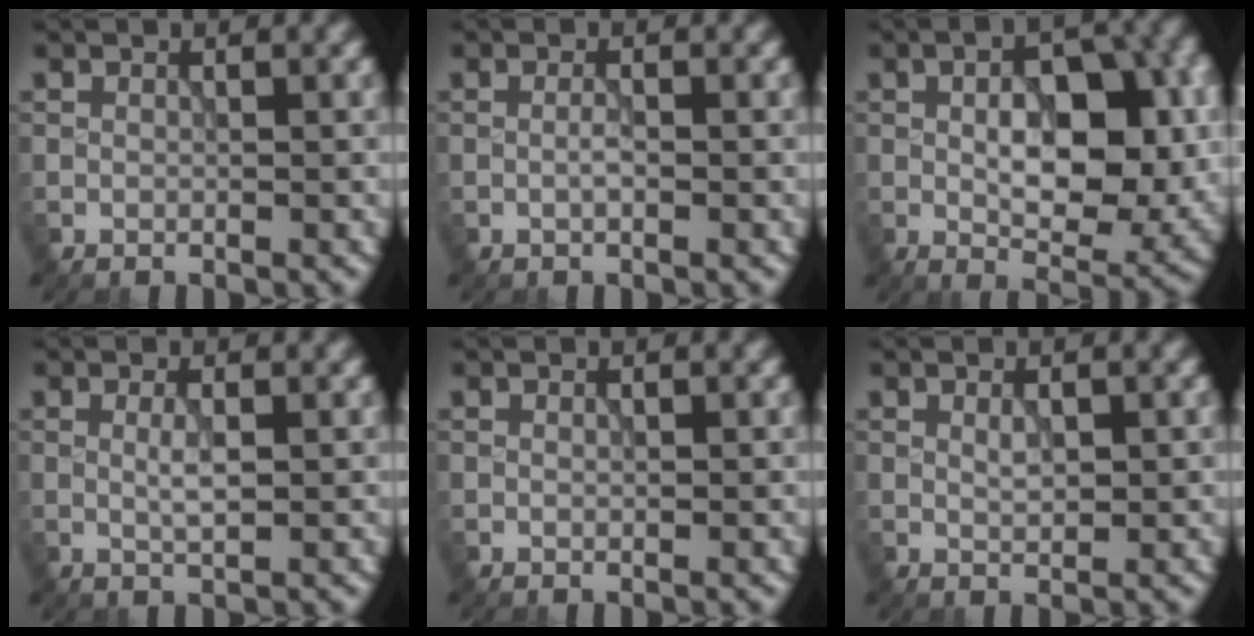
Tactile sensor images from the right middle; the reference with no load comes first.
{"total": 0.9, "force": [-0.2, 0.2, 0.9], "torque": [-0.018, 0.000, -0.005]}
{"total": 9.4, "force": [0.1, 4.9, 8.0], "torque": [-0.115, -0.003, 0.004]}
{"total": 1.6, "force": [0.1, 0.3, 1.6], "torque": [-0.031, 0.001, 0.002]}
{"total": 0.0}
{"total": 1.3, "force": [0.3, 0.5, 1.1], "torque": [-0.022, -0.002, 0.007]}